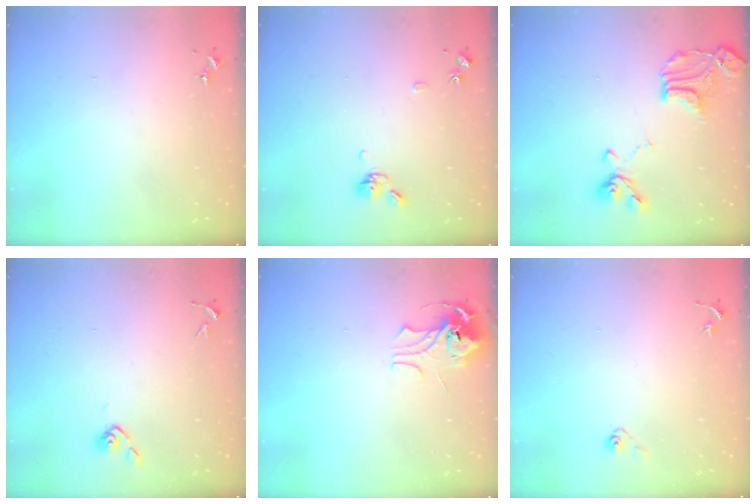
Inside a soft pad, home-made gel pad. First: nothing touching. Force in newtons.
{"total": 8.5, "press": 8.3, "slide": 2.0}
{"total": 17.9, "press": 17.8, "slide": 1.9}
{"total": 3.9, "press": 3.8, "slide": 0.8}
{"total": 8.5, "press": 8.4, "slide": 0.6}
{"total": 3.6, "press": 3.3, "slide": 1.5}